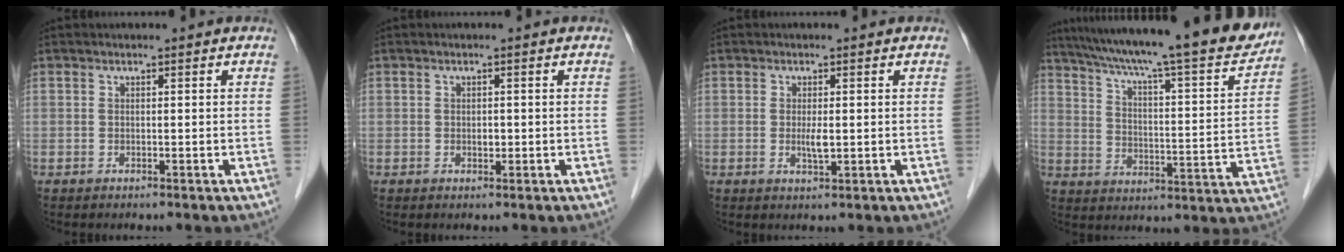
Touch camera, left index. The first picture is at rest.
{"total": 0.9, "force": [-0.2, 0.6, 0.6], "torque": [-0.011, -0.003, -0.003]}
{"total": 2.0, "force": [-0.1, 0.4, 2.0], "torque": [-0.041, -0.007, -0.001]}
{"total": 25.9, "force": [22.3, 1.9, 13.1], "torque": [-0.213, -0.030, 0.303]}